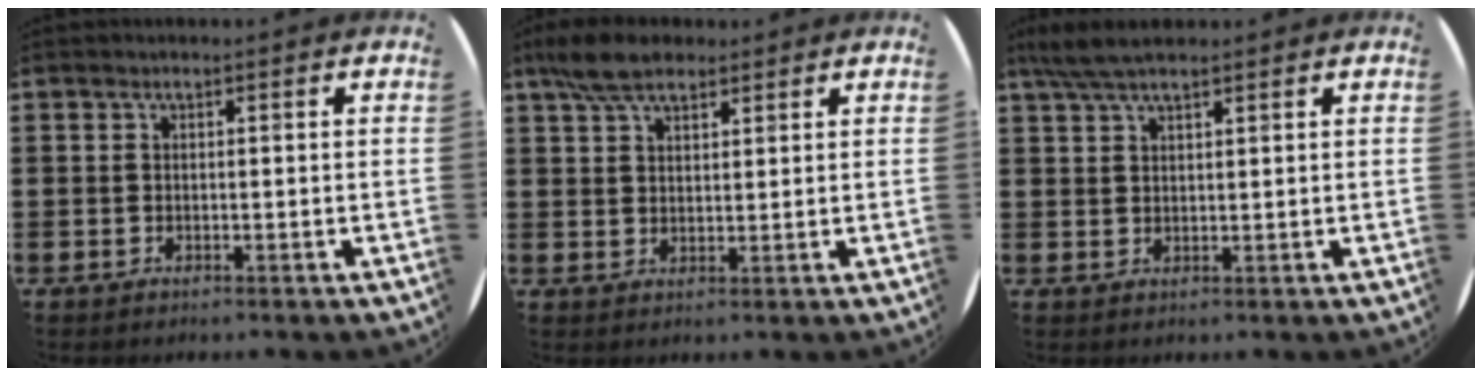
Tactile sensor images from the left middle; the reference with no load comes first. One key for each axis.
{"total": 5.9, "fx": 4.6, "fy": 2.6, "fz": 2.6, "tx": -0.064, "ty": 0.004, "tz": 0.088}
{"total": 4.2, "fx": 3.4, "fy": 0.8, "fz": 2.4, "tx": -0.055, "ty": 0.003, "tz": 0.062}